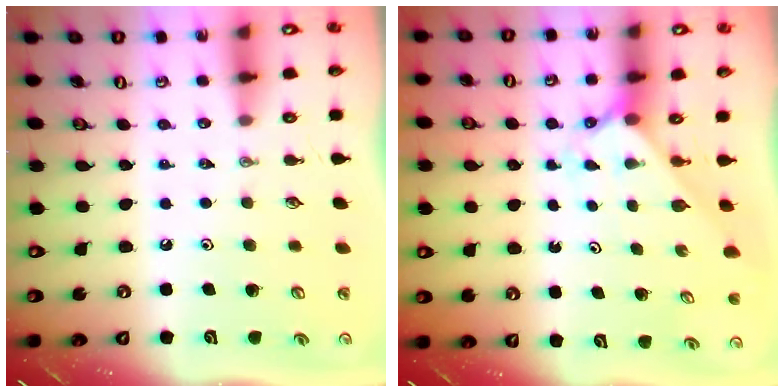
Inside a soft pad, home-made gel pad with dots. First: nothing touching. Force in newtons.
{"total": 1.9, "press": 1.9, "slide": 0.2}